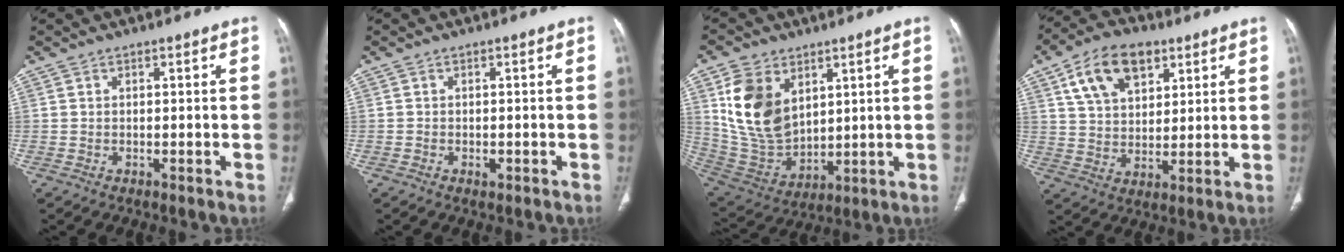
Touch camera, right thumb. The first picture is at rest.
{"total": 1.0, "force": [-0.5, 0.6, 0.7], "torque": [-0.011, 0.001, -0.006]}
{"total": 15.6, "force": [5.8, 10.4, 10.1], "torque": [-0.172, -0.028, 0.136]}
{"total": 13.1, "force": [6.3, 8.0, 8.2], "torque": [-0.118, -0.012, 0.114]}